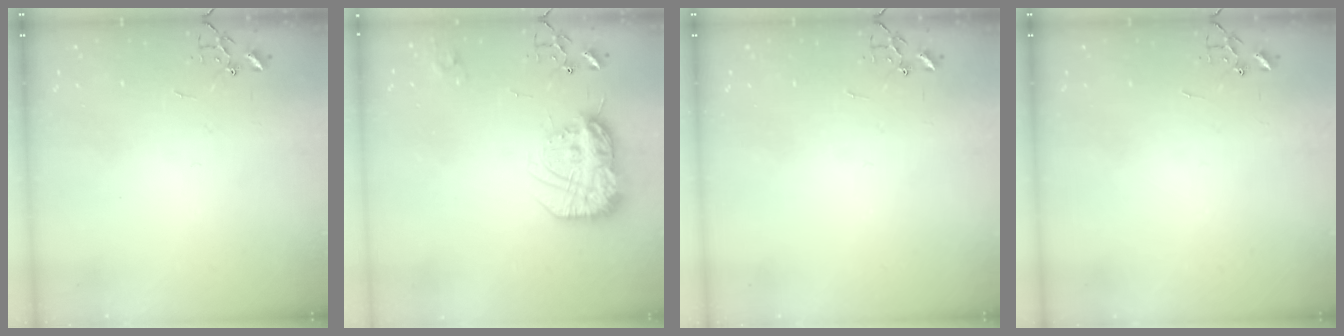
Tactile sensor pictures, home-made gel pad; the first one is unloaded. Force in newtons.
{"total": 17.7, "press": 17.6, "slide": 1.8}
{"total": 0.0}
{"total": 0.0}